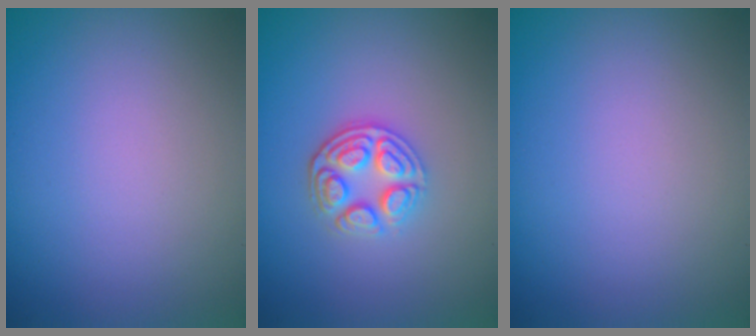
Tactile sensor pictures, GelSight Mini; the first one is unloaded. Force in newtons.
{"total": 3.6, "press": 3.1, "slide": 1.9}
{"total": 0.0}